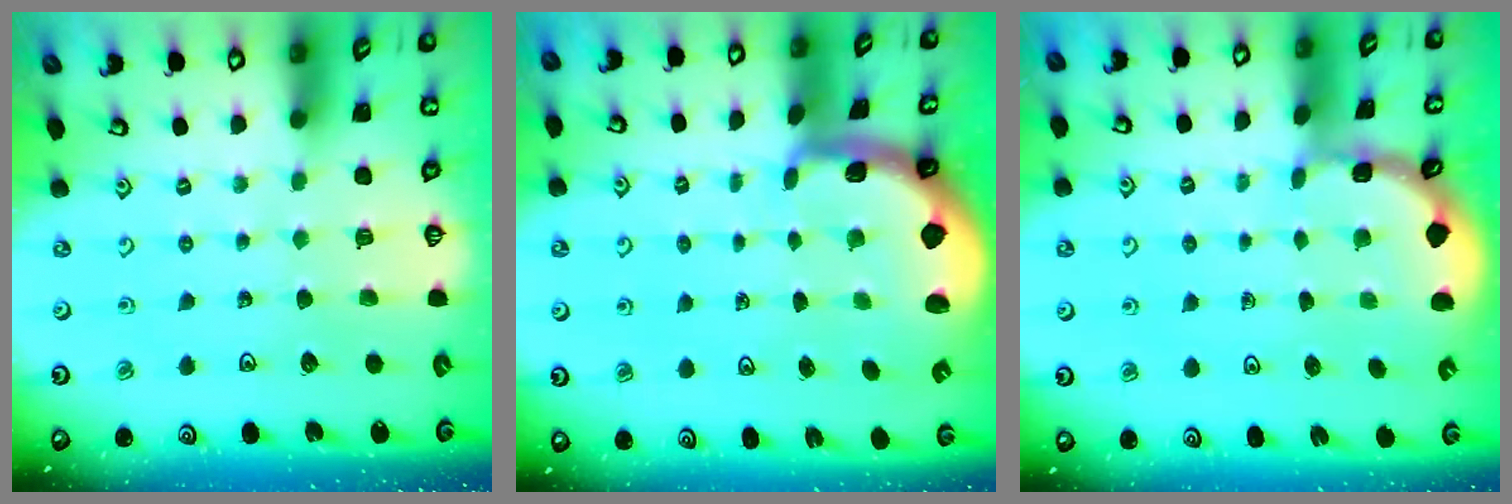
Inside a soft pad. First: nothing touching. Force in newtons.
{"total": 1.6, "press": 1.5, "slide": 0.4}
{"total": 1.6, "press": 1.6, "slide": 0.1}